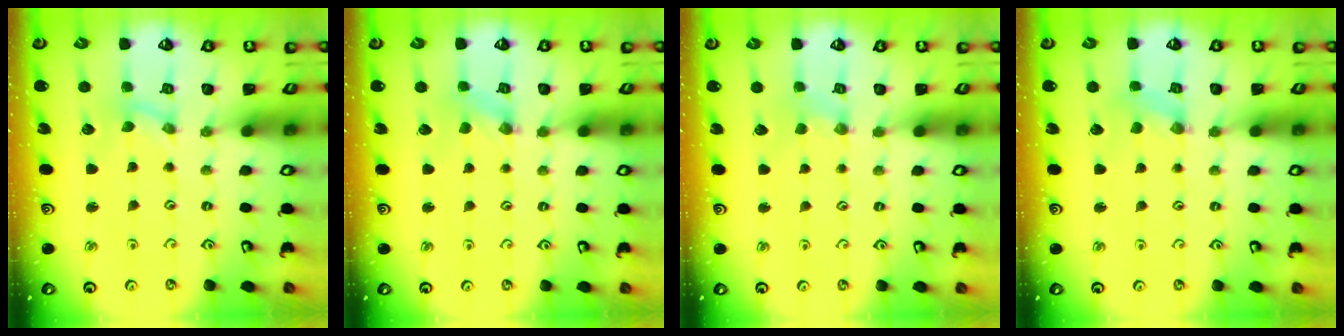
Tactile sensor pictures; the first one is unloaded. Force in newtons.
{"total": 0.0}
{"total": 1.2, "press": 1.1, "slide": 0.2}
{"total": 1.6, "press": 1.6, "slide": 0.3}